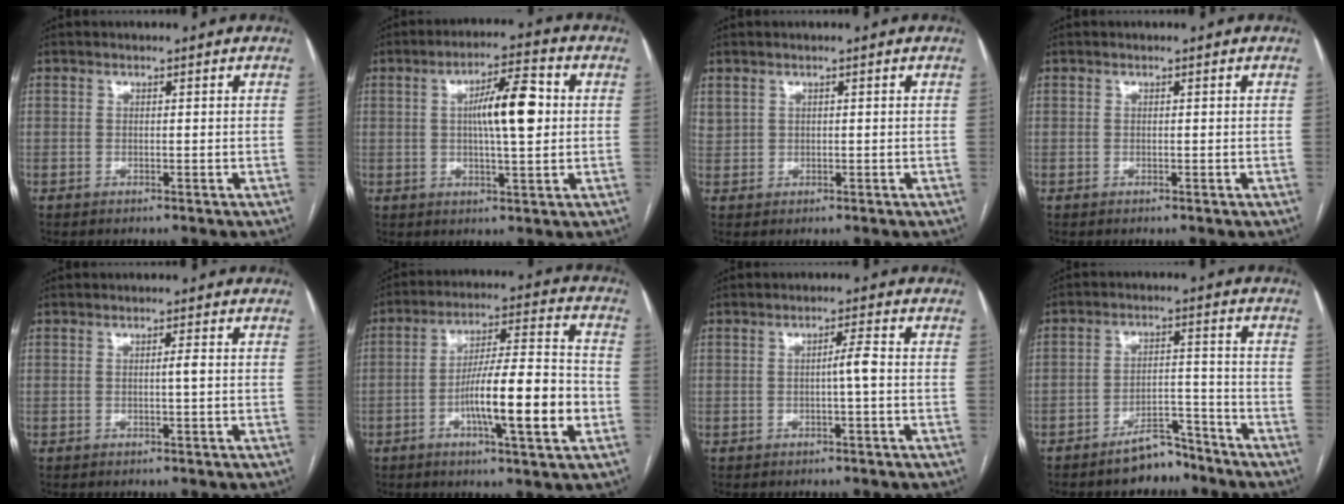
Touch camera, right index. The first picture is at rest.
{"total": 9.5, "force": [1.3, 1.9, 9.2], "torque": [-0.155, 0.016, 0.021]}
{"total": 1.6, "force": [1.1, 1.1, 0.4], "torque": [-0.008, 0.011, 0.027]}
{"total": 0.0}
{"total": 1.7, "force": [-0.2, -0.1, 1.7], "torque": [-0.027, 0.003, -0.001]}
{"total": 14.8, "force": [-4.1, 1.3, 14.1], "torque": [-0.234, 0.007, -0.066]}
{"total": 2.5, "force": [-0.2, -0.1, 2.5], "torque": [-0.039, 0.002, -0.003]}
{"total": 5.8, "force": [-5.0, 2.2, 2.0], "torque": [-0.026, 0.010, -0.081]}